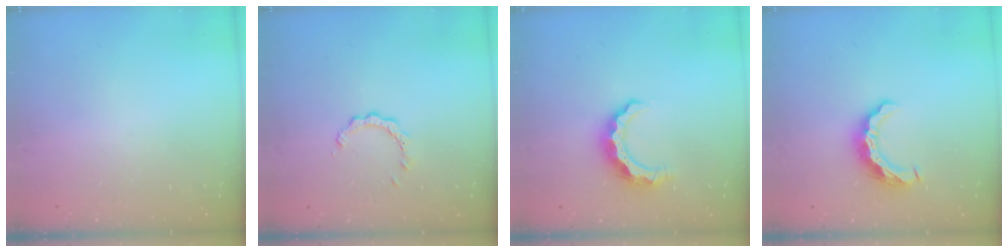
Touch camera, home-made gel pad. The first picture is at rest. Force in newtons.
{"total": 2.0, "press": 2.0, "slide": 0.2}
{"total": 8.2, "press": 8.2, "slide": 0.2}
{"total": 9.4, "press": 9.4, "slide": 0.5}